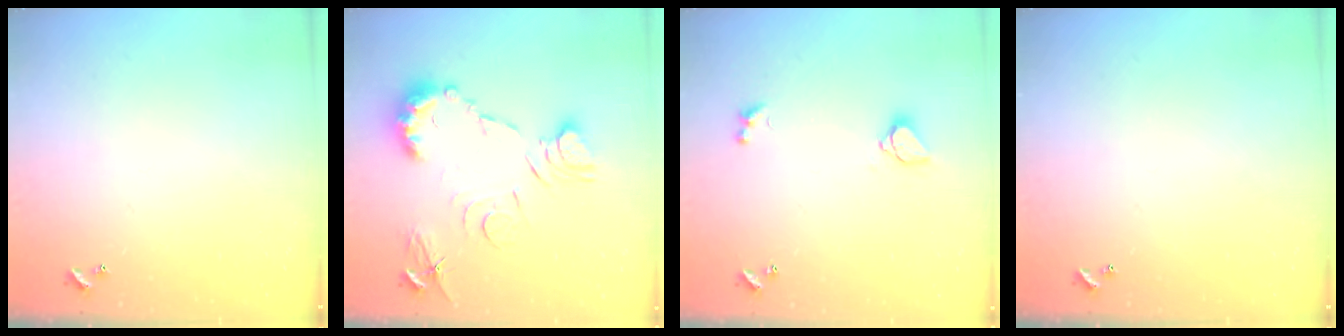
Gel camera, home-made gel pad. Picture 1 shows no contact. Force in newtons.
{"total": 11.6, "press": 11.6, "slide": 0.5}
{"total": 1.6, "press": 1.5, "slide": 0.5}
{"total": 0.0}